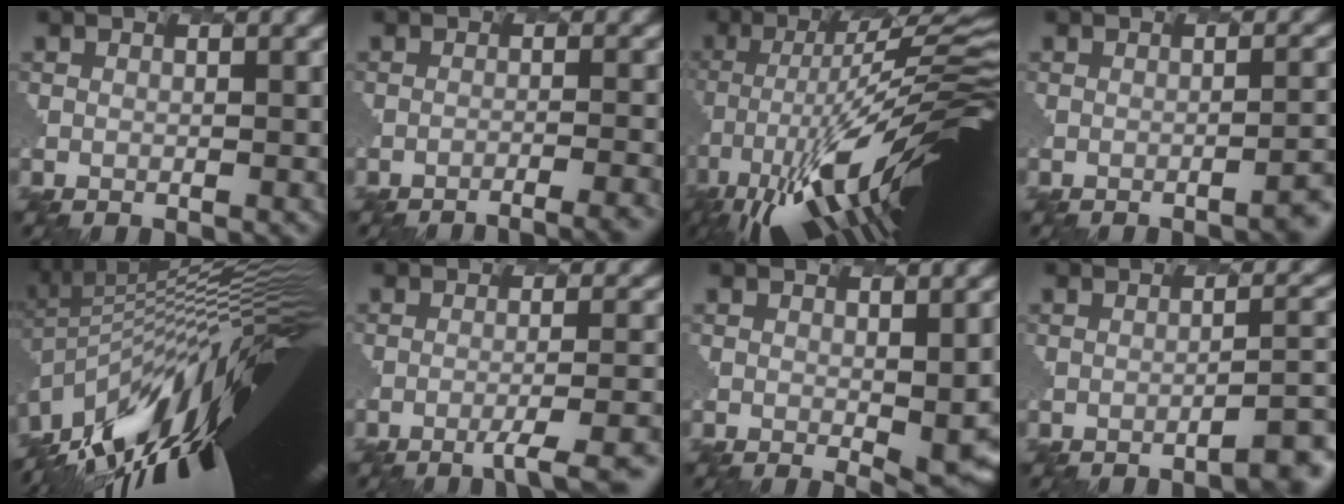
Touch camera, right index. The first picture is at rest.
{"total": 4.9, "force": [-4.0, 1.1, 2.6], "torque": [-0.016, 0.010, -0.041]}
{"total": 13.9, "force": [-4.5, 3.5, 12.7], "torque": [-0.206, 0.023, -0.077]}
{"total": 3.0, "force": [-1.6, 0.9, 2.5], "torque": [-0.026, -0.001, -0.020]}
{"total": 15.6, "force": [-5.0, 6.0, 13.4], "torque": [-0.195, 0.002, -0.100]}
{"total": 5.8, "force": [-3.5, 1.3, 4.5], "torque": [-0.067, -0.002, -0.048]}
{"total": 6.3, "force": [-1.4, 2.3, 5.7], "torque": [-0.083, -0.020, -0.006]}
{"total": 3.4, "force": [-2.2, 0.6, 2.5], "torque": [-0.028, 0.010, -0.035]}